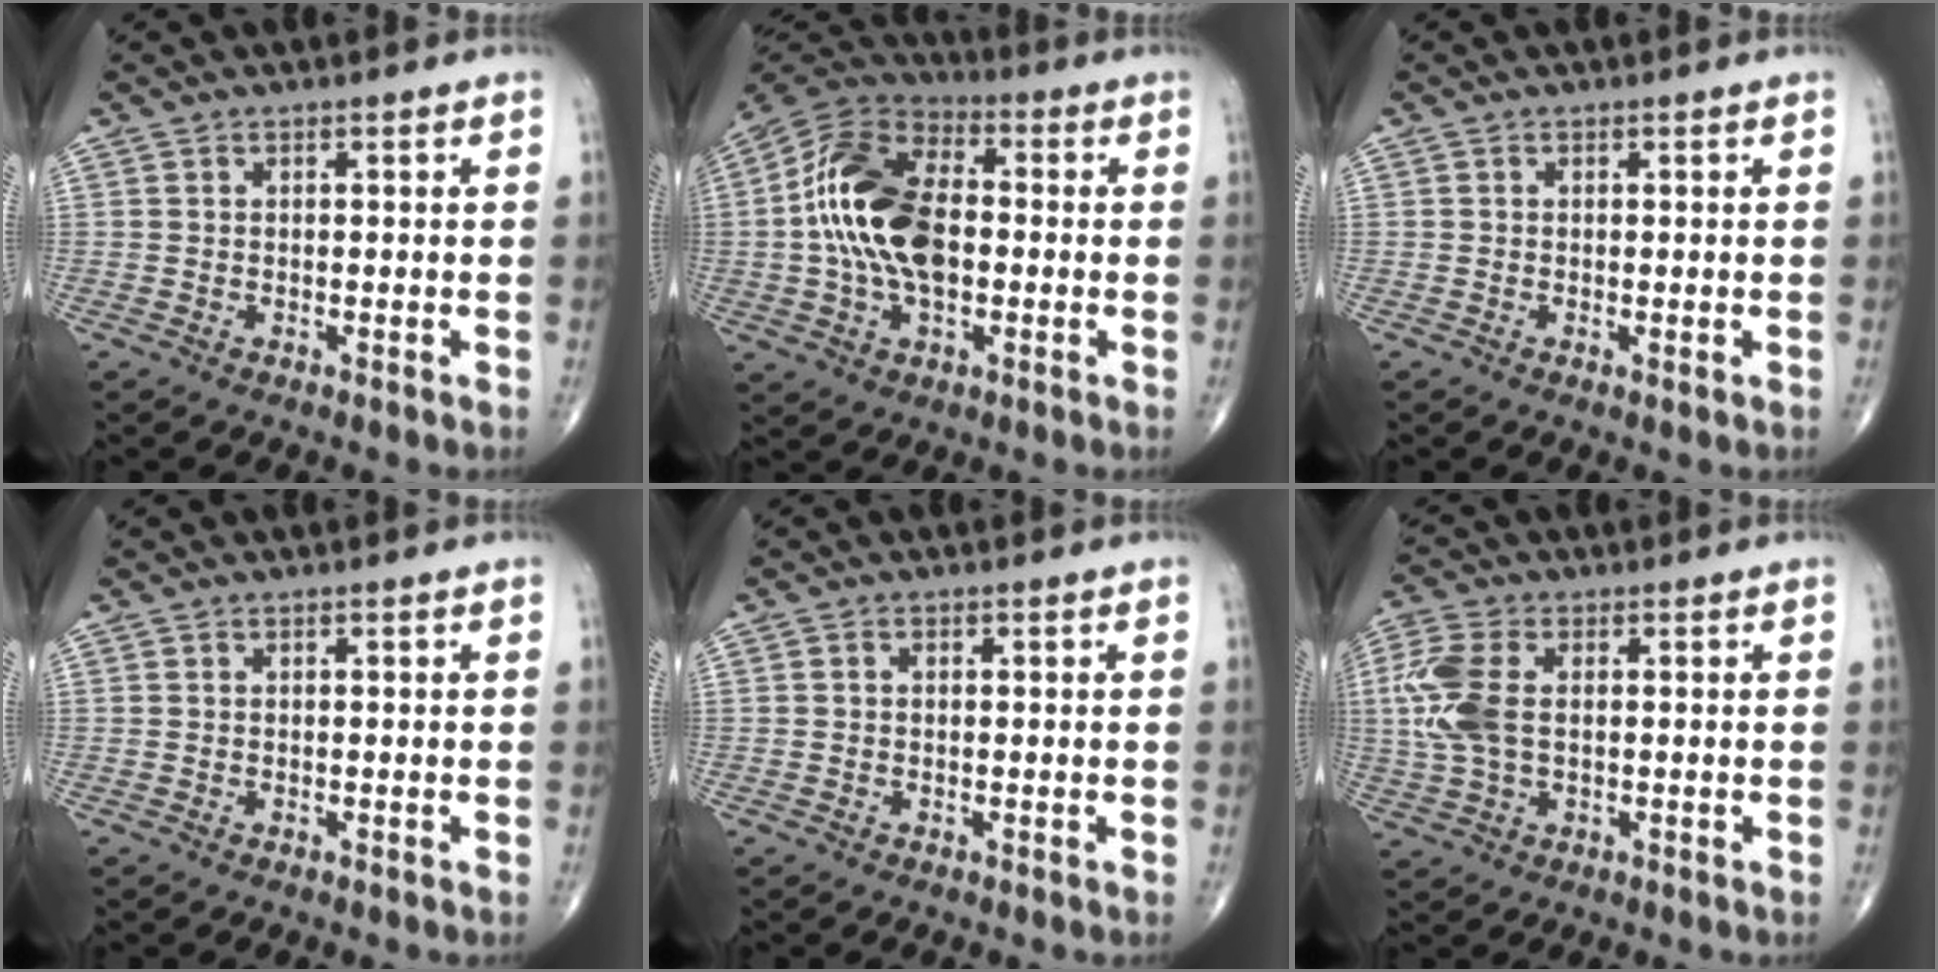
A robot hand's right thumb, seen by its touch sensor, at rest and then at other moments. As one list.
[{"total": 18.2, "force": [-0.3, 10.7, 14.7], "torque": [-0.274, 0.026, -0.013]}, {"total": 0.5, "force": [-0.1, 0.1, 0.5], "torque": [-0.014, -0.004, -0.003]}, {"total": 0.0}, {"total": 0.5, "force": [0.0, 0.4, 0.3], "torque": [-0.005, 0.001, -0.002]}, {"total": 9.6, "force": [0.8, 5.6, 7.8], "torque": [-0.201, 0.010, 0.018]}]